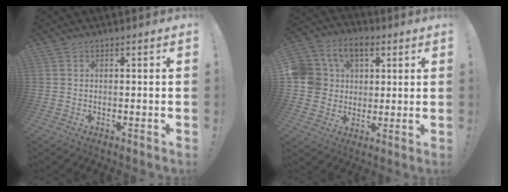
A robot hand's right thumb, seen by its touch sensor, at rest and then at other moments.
{"total": 12.2, "force": [4.0, 10.4, 5.1], "torque": [-0.103, -0.009, 0.084]}